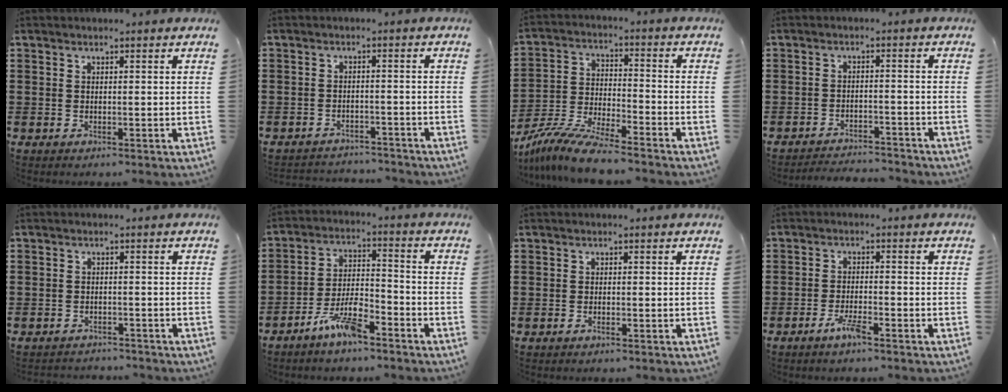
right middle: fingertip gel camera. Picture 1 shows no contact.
{"total": 2.6, "force": [-2.6, 0.4, -0.4], "torque": [-0.001, 0.001, -0.059]}
{"total": 9.2, "force": [-8.5, 0.3, 3.5], "torque": [-0.075, 0.007, -0.168]}
{"total": 2.8, "force": [-2.8, 0.2, 0.1], "torque": [-0.009, 0.001, -0.061]}
{"total": 2.0, "force": [-1.9, 0.3, -0.3], "torque": [0.000, 0.001, -0.045]}
{"total": 7.1, "force": [-5.3, 1.6, 4.4], "torque": [-0.098, 0.003, -0.102]}
{"total": 0.6, "force": [-0.4, 0.0, 0.5], "torque": [-0.011, -0.005, -0.006]}
{"total": 3.4, "force": [-2.3, 0.5, 2.4], "torque": [-0.055, -0.001, -0.046]}